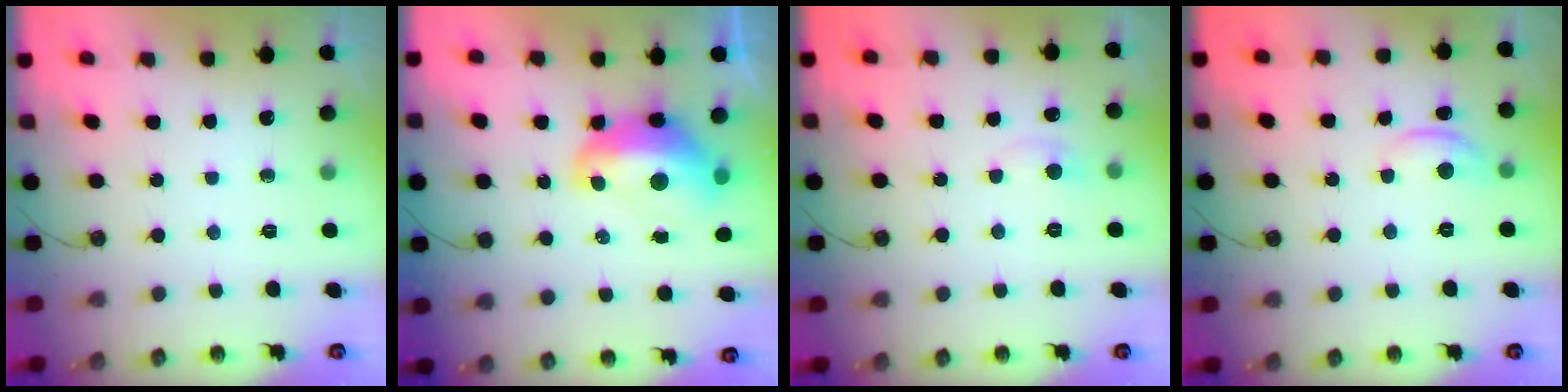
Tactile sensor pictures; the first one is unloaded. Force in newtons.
{"total": 4.9, "press": 4.8, "slide": 1.0}
{"total": 1.0, "press": 0.7, "slide": 0.8}
{"total": 3.0, "press": 3.0, "slide": 0.4}